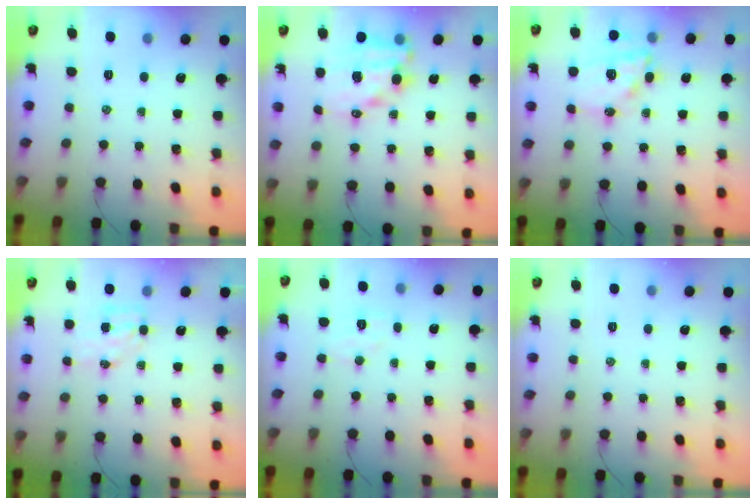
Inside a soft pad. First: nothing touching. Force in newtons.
{"total": 12.9, "press": 12.5, "slide": 3.2}
{"total": 16.1, "press": 15.7, "slide": 3.6}
{"total": 4.9, "press": 4.8, "slide": 0.7}
{"total": 4.5, "press": 4.4, "slide": 1.0}
{"total": 0.0}